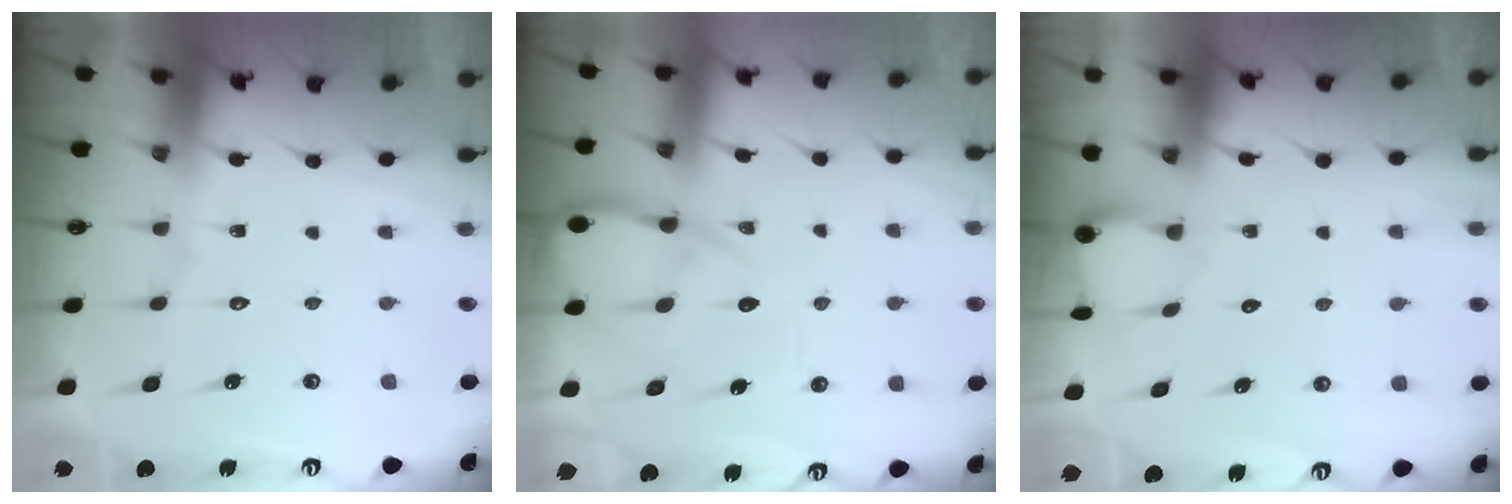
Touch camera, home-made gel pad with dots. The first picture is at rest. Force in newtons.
{"total": 10.1, "press": 10.1, "slide": 1.0}
{"total": 1.8, "press": 1.8, "slide": 0.1}